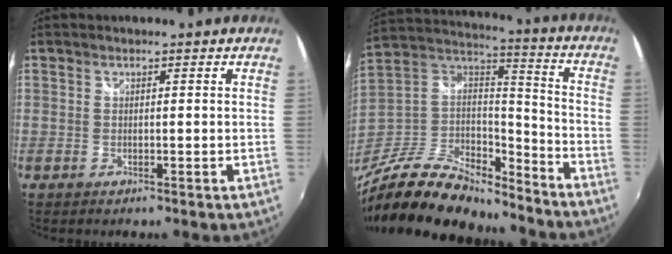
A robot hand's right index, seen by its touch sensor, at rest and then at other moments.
{"total": 28.1, "force": [-21.6, 11.0, 14.2], "torque": [-0.296, 0.001, -0.358]}